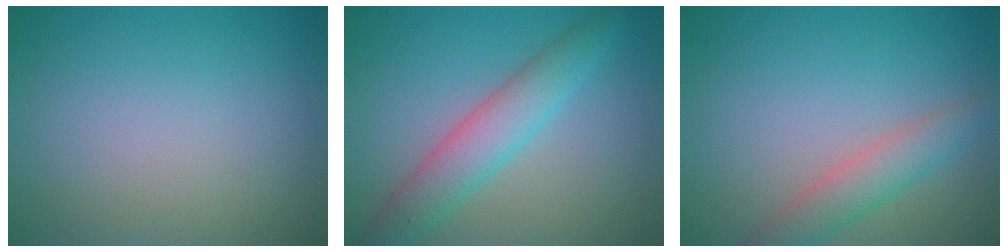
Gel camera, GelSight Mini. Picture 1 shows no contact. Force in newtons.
{"total": 4.4, "press": 4.4, "slide": 0.3}
{"total": 2.9, "press": 2.9, "slide": 0.2}